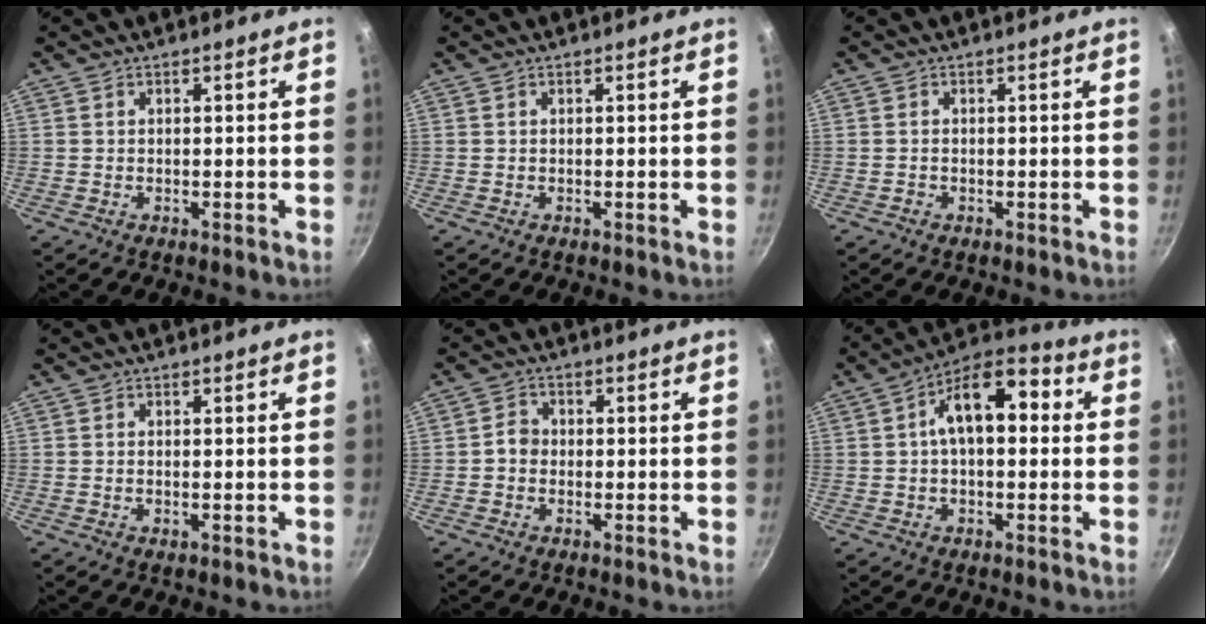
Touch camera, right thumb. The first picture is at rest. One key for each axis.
{"total": 0.0}
{"total": 0.6, "fx": -0.3, "fy": 0.5, "fz": 0.1, "tx": -0.001, "ty": 0.002, "tz": -0.004}
{"total": 0.8, "fx": -0.1, "fy": 0.3, "fz": 0.7, "tx": -0.015, "ty": -0.001, "tz": -0.002}
{"total": 2.7, "fx": -0.5, "fy": 2.4, "fz": 1.3, "tx": -0.011, "ty": 0.014, "tz": -0.014}
{"total": 13.2, "fx": 1.9, "fy": 7.5, "fz": 10.7, "tx": -0.138, "ty": 0.037, "tz": 0.014}